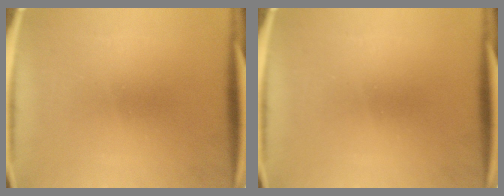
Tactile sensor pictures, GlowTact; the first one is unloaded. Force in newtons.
{"total": 0.0}